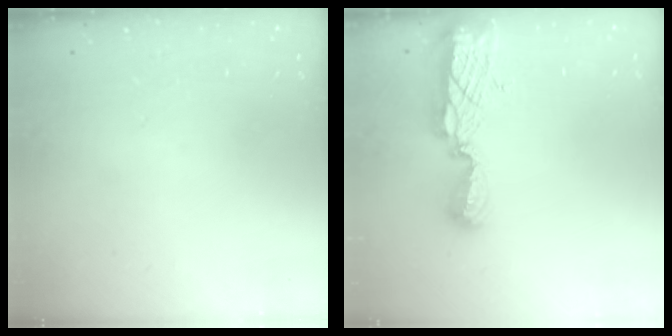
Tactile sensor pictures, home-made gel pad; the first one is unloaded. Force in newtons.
{"total": 8.3, "press": 8.3, "slide": 0.8}